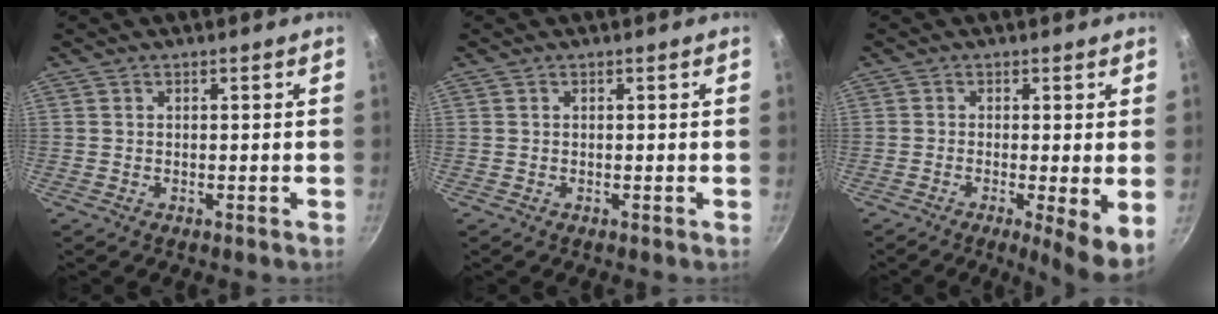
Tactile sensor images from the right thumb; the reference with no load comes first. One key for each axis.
{"total": 0.0}
{"total": 6.9, "fx": -1.2, "fy": 1.1, "fz": 6.7, "tx": -0.096, "ty": -0.012, "tz": -0.018}